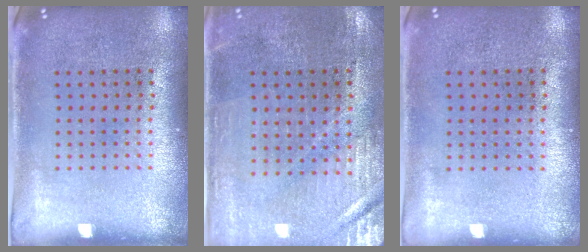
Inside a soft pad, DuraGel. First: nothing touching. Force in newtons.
{"total": 0.7, "press": 0.6, "slide": 0.2}
{"total": 0.0}